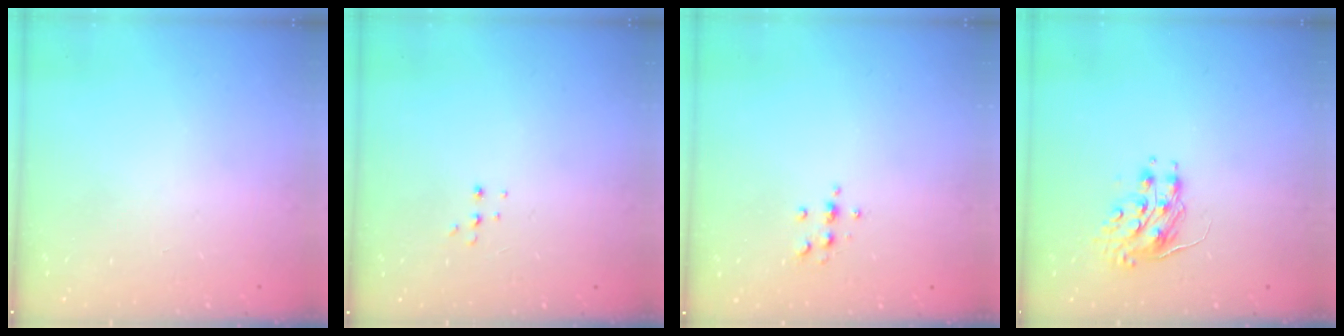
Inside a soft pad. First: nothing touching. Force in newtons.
{"total": 5.0, "press": 4.9, "slide": 0.9}
{"total": 5.4, "press": 5.2, "slide": 1.4}
{"total": 8.5, "press": 8.4, "slide": 0.6}